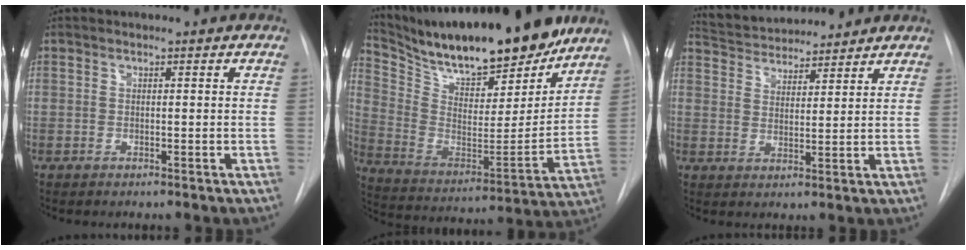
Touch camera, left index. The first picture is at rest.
{"total": 26.9, "force": [22.5, 6.2, 13.5], "torque": [-0.241, -0.018, 0.346]}
{"total": 11.4, "force": [10.8, 2.5, 2.7], "torque": [-0.045, 0.023, 0.174]}